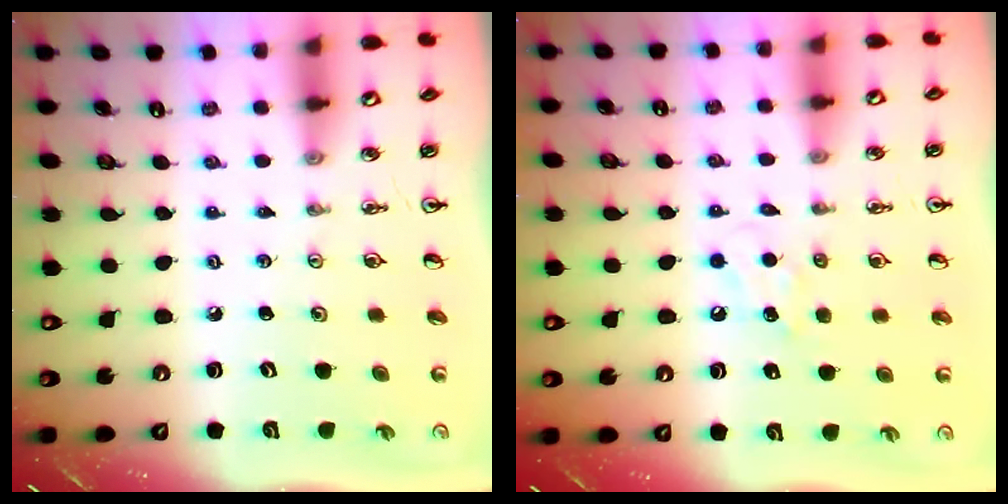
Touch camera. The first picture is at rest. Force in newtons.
{"total": 5.5, "press": 5.4, "slide": 1.2}